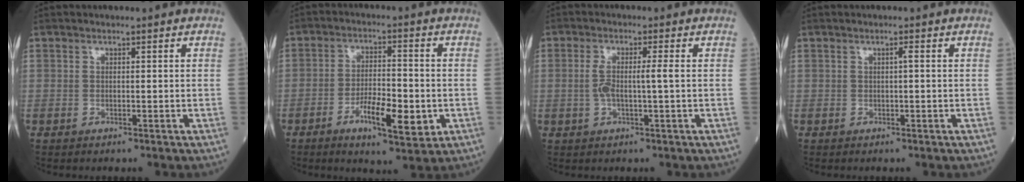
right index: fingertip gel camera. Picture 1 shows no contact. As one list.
[{"total": 8.3, "force": [-2.8, 2.3, 7.4], "torque": [-0.123, -0.003, -0.046]}, {"total": 4.1, "force": [0.0, 0.3, 4.1], "torque": [-0.088, 0.005, 0.001]}, {"total": 0.6, "force": [0.2, 0.0, 0.5], "torque": [-0.005, 0.002, 0.003]}]